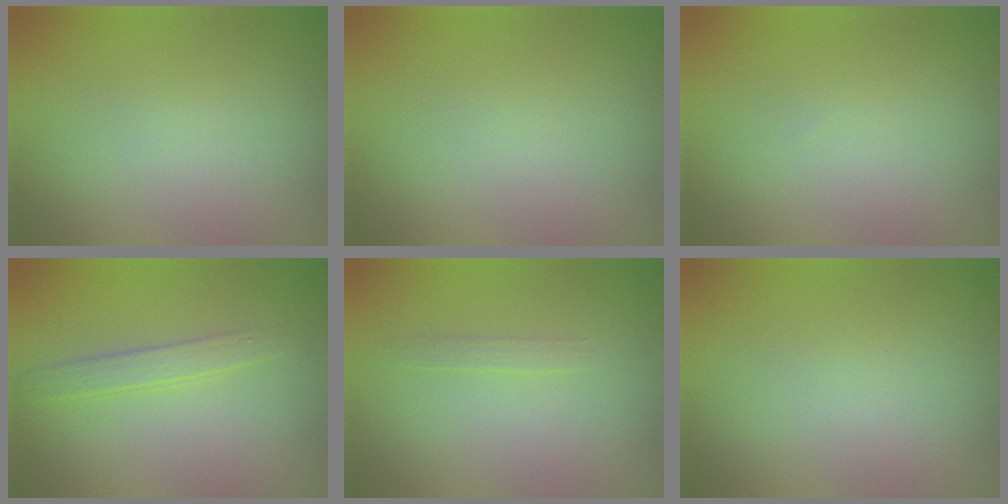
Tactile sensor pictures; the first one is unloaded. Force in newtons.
{"total": 0.0}
{"total": 0.0}
{"total": 1.7, "press": 1.7, "slide": 0.0}
{"total": 0.8, "press": 0.8, "slide": 0.1}
{"total": 0.0}